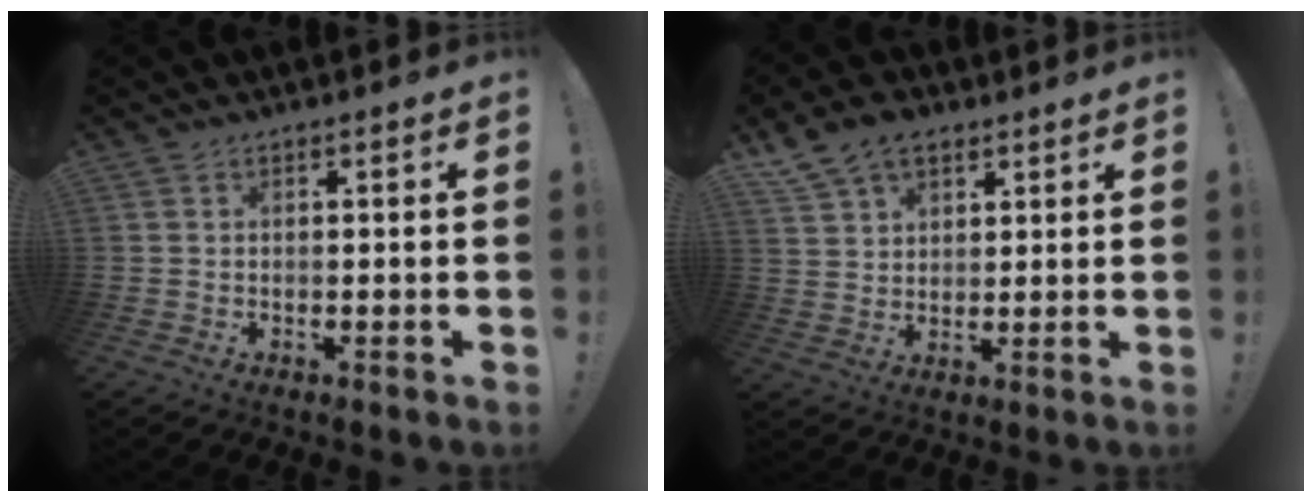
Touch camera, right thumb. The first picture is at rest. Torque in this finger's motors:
{"motor_torque": [-0.01, 0.07, 0.11, -0.10, 0.00]}